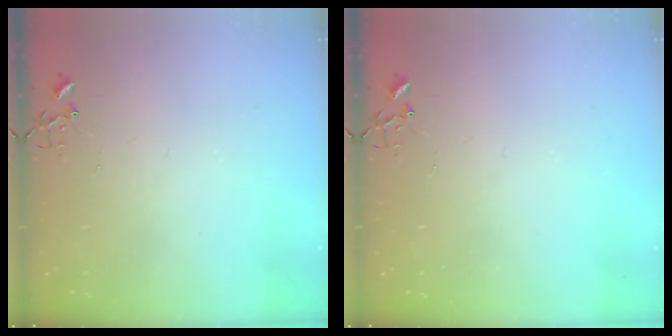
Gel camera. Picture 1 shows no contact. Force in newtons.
{"total": 0.0}